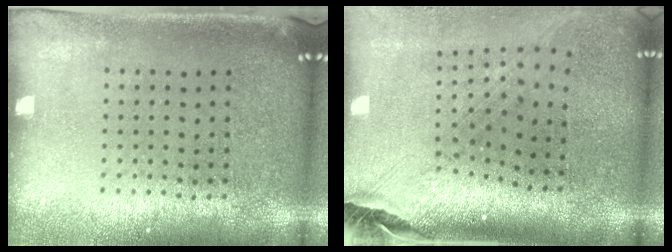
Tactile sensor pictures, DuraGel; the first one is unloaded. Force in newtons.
{"total": 2.4, "press": 1.8, "slide": 1.6}